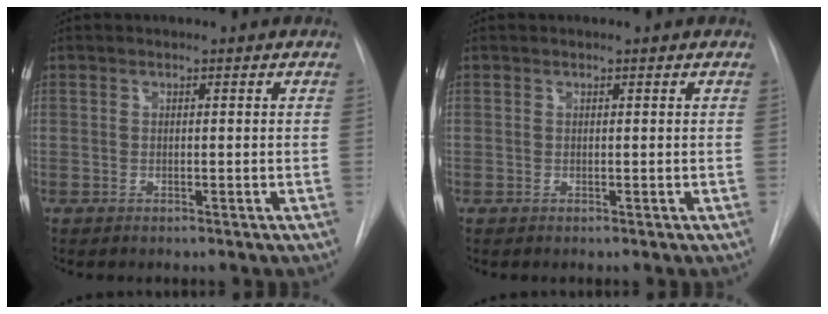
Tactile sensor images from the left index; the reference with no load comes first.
{"total": 0.0}